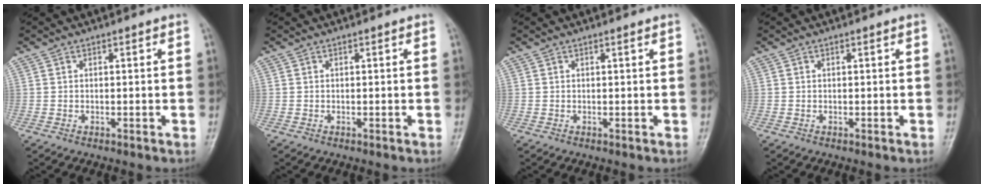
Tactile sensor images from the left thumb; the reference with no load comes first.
{"total": 0.0}
{"total": 0.0}
{"total": 0.0}